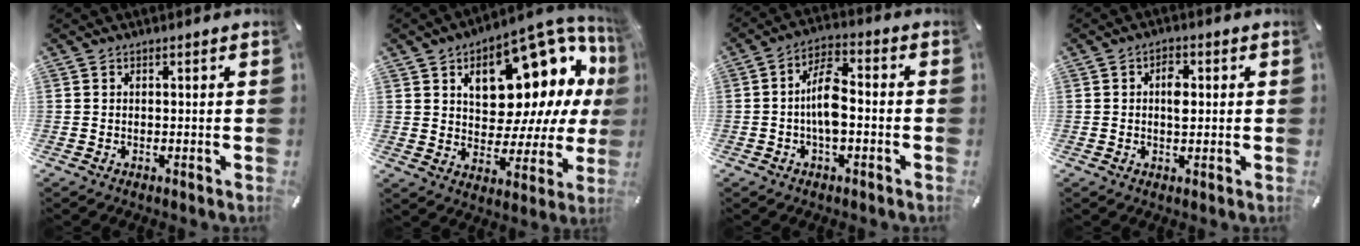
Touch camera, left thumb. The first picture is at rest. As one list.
[{"total": 18.5, "force": [9.1, 11.0, 11.7], "torque": [-0.154, -0.074, 0.153]}, {"total": 8.4, "force": [-1.6, 3.9, 7.3], "torque": [-0.143, 0.010, -0.029]}, {"total": 3.9, "force": [0.5, 2.2, 3.1], "torque": [-0.040, -0.002, 0.001]}]